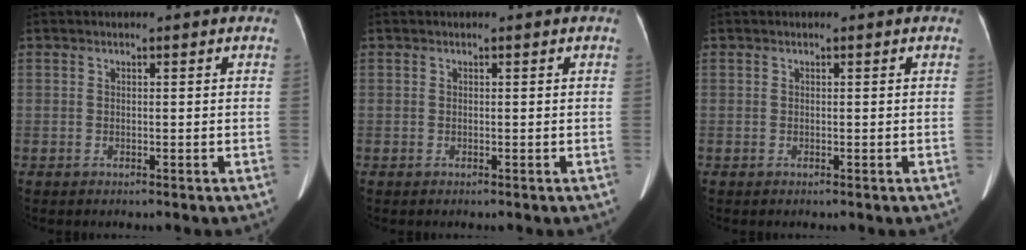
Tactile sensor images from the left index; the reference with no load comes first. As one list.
[{"total": 0.0}, {"total": 0.0}]